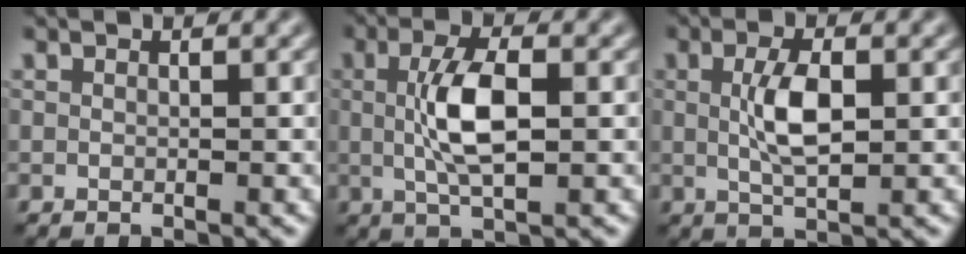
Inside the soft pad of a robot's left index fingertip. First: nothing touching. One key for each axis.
{"total": 5.1, "fx": 0.3, "fy": 1.7, "fz": 4.8, "tx": -0.103, "ty": 0.007, "tz": 0.006}
{"total": 3.8, "fx": 0.4, "fy": 1.4, "fz": 3.6, "tx": -0.079, "ty": 0.003, "tz": 0.008}